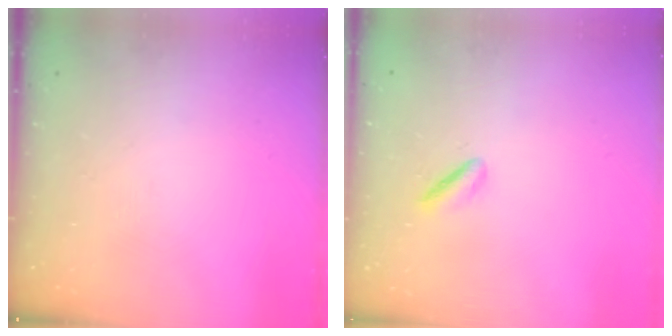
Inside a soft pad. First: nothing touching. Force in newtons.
{"total": 1.7, "press": 1.3, "slide": 1.1}